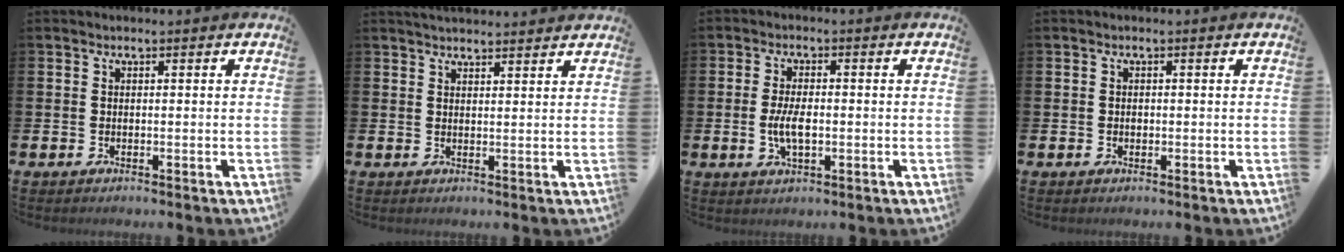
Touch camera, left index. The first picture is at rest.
{"total": 2.8, "force": [2.7, 0.3, 0.3], "torque": [-0.005, -0.012, 0.049]}
{"total": 4.5, "force": [-0.4, 1.9, 4.1], "torque": [-0.074, -0.002, -0.011]}
{"total": 0.5, "force": [0.0, 0.5, 0.2], "torque": [0.001, 0.001, -0.003]}